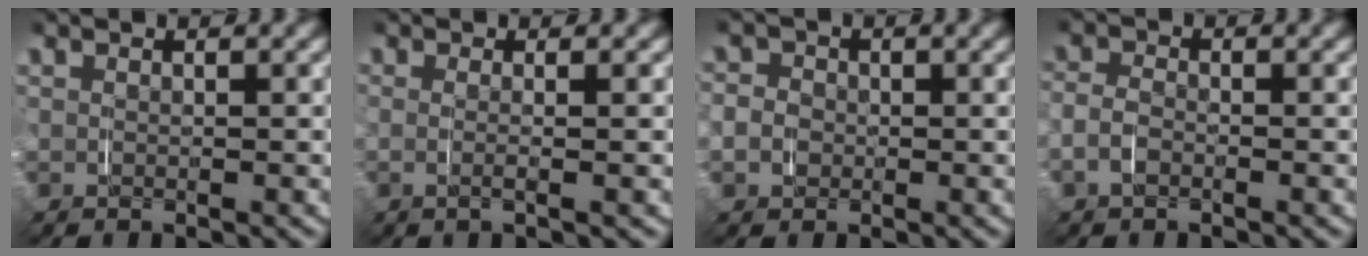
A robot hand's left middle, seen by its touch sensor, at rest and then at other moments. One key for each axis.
{"total": 1.8, "fx": 0.3, "fy": -1.8, "fz": -0.2, "tx": 0.018, "ty": 0.005, "tz": 0.005}
{"total": 1.9, "fx": -0.3, "fy": 1.9, "fz": -0.2, "tx": 0.013, "ty": -0.007, "tz": -0.009}
{"total": 1.0, "fx": -0.9, "fy": 0.1, "fz": -0.5, "tx": 0.004, "ty": -0.002, "tz": -0.021}